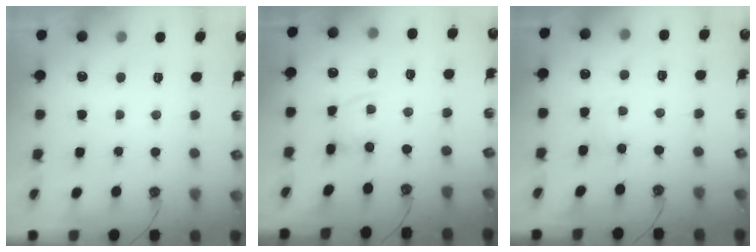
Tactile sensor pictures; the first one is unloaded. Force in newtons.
{"total": 2.1, "press": 2.1, "slide": 0.3}
{"total": 2.3, "press": 2.3, "slide": 0.3}